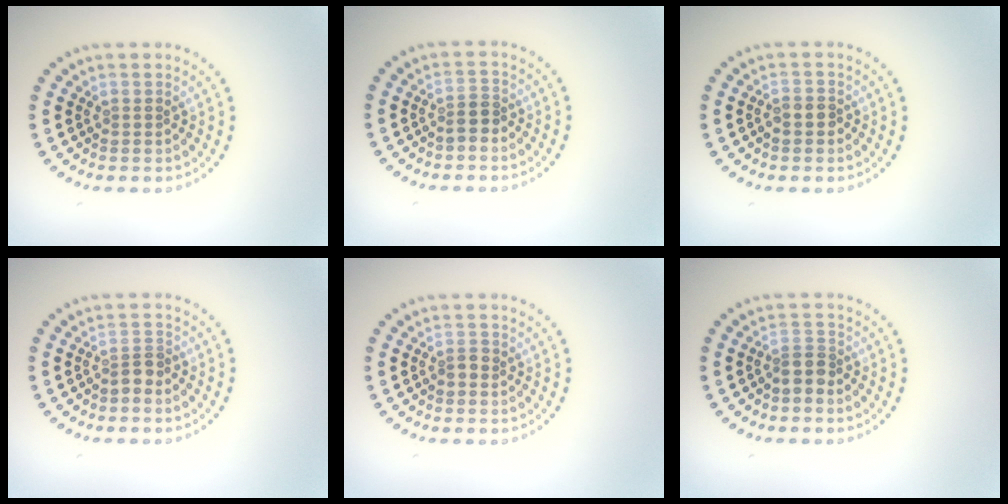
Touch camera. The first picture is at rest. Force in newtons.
{"total": 1.6, "press": 1.4, "slide": 0.8}
{"total": 1.6, "press": 1.5, "slide": 0.7}
{"total": 1.6, "press": 1.2, "slide": 1.1}
{"total": 1.1, "press": 1.1, "slide": 0.2}
{"total": 2.1, "press": 1.7, "slide": 1.3}